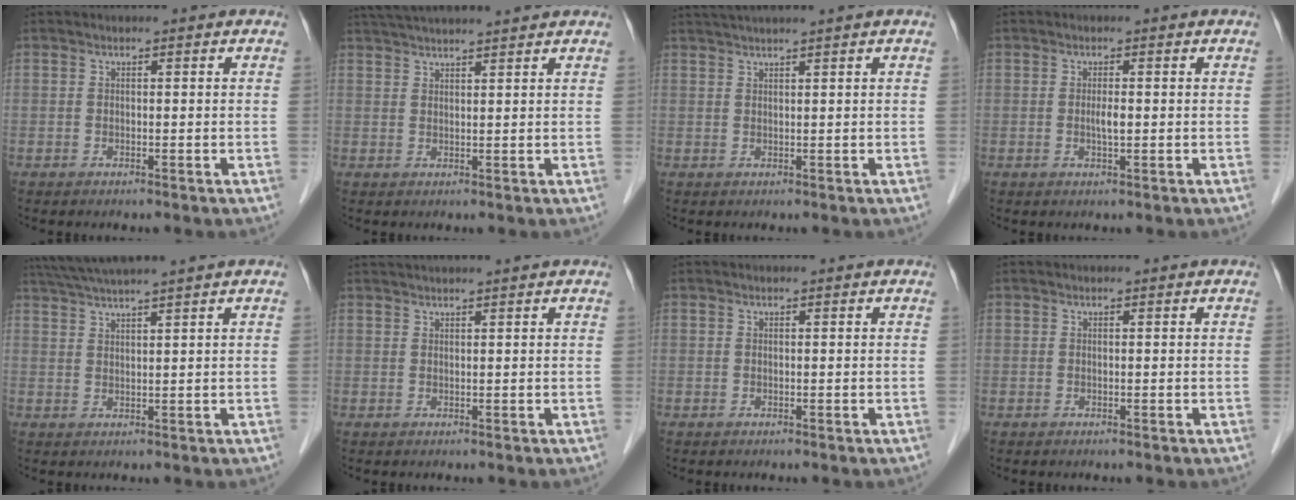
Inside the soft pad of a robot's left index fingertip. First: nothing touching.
{"total": 10.3, "force": [9.4, -0.5, 4.2], "torque": [-0.074, 0.036, 0.138]}
{"total": 4.2, "force": [3.4, -1.2, 2.2], "torque": [-0.033, 0.023, 0.064]}
{"total": 1.6, "force": [-0.1, 0.3, 1.6], "torque": [-0.032, 0.000, -0.002]}
{"total": 7.4, "force": [6.3, -1.7, 3.6], "torque": [-0.061, 0.024, 0.104]}
{"total": 4.4, "force": [3.8, -1.0, 2.0], "torque": [-0.022, 0.028, 0.061]}
{"total": 0.0}
{"total": 0.0}